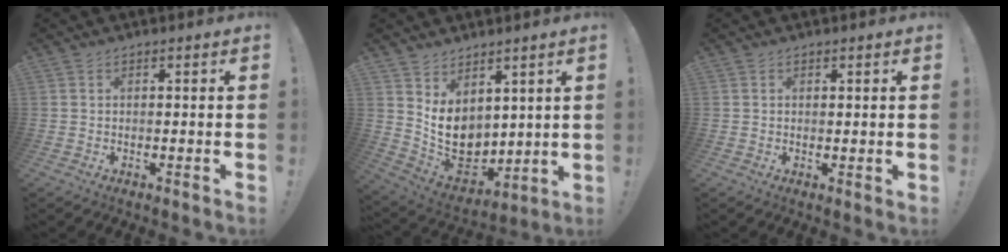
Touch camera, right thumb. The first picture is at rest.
{"total": 10.3, "force": [2.7, 8.0, 5.7], "torque": [-0.096, -0.046, 0.065]}
{"total": 0.8, "force": [0.7, 0.2, 0.4], "torque": [0.004, -0.005, 0.011]}